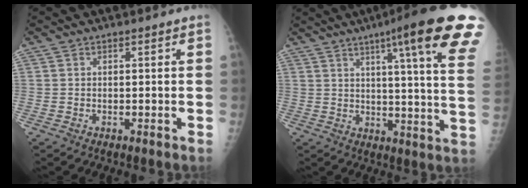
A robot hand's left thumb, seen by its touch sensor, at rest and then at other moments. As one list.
[{"total": 22.7, "force": [13.2, 1.9, 18.4], "torque": [-0.229, -0.049, 0.159]}]